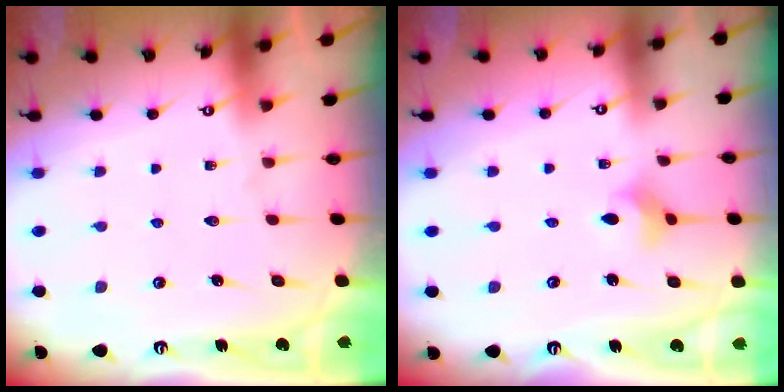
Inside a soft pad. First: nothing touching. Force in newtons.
{"total": 4.0, "press": 4.0, "slide": 0.6}